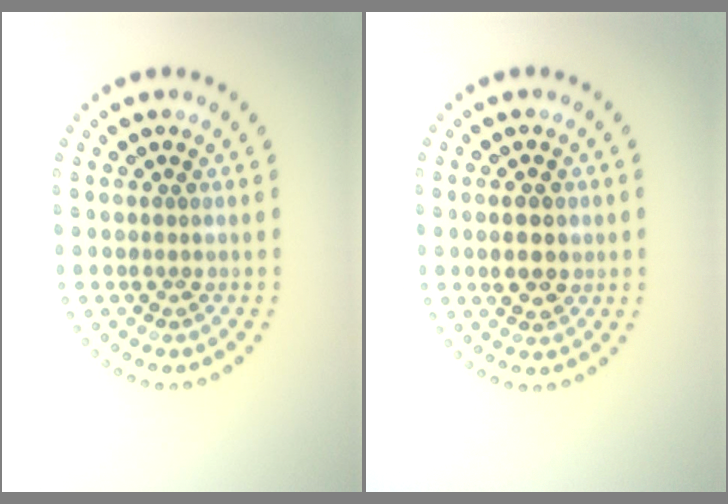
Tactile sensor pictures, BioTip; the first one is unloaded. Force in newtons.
{"total": 2.7, "press": 2.6, "slide": 0.3}